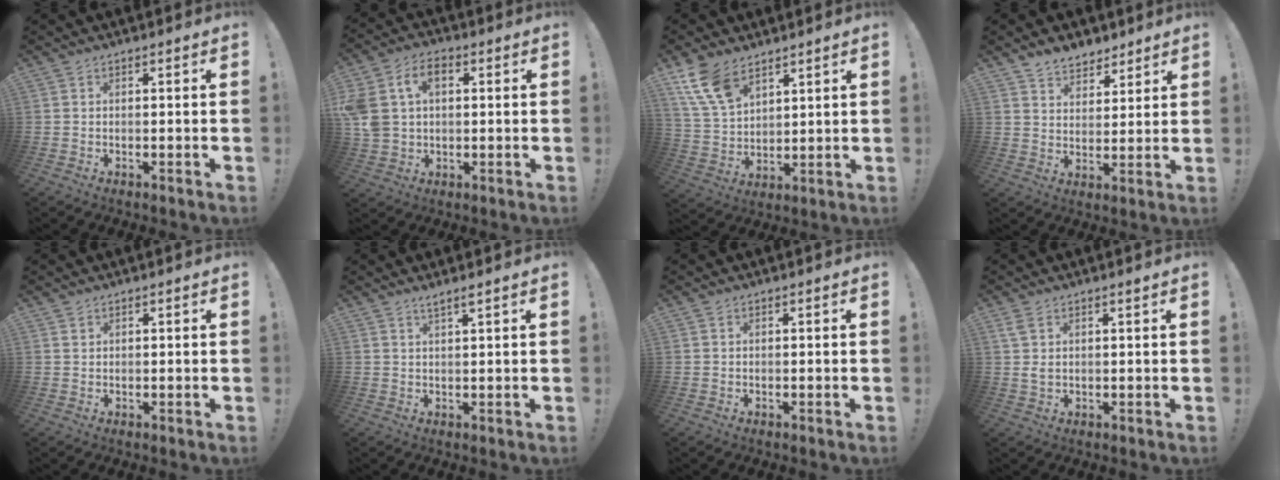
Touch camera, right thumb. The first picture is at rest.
{"total": 12.0, "force": [3.3, 8.4, 7.9], "torque": [-0.168, 0.002, 0.064]}
{"total": 11.8, "force": [7.8, 6.3, 6.3], "torque": [-0.131, -0.038, 0.152]}
{"total": 7.0, "force": [5.7, 3.9, 1.0], "torque": [-0.020, -0.040, 0.112]}
{"total": 1.2, "force": [0.8, 0.9, 0.1], "torque": [0.000, -0.001, 0.016]}
{"total": 2.2, "force": [1.7, -0.1, 1.5], "torque": [-0.029, -0.006, 0.028]}
{"total": 0.0}
{"total": 3.3, "force": [1.6, 1.1, 2.6], "torque": [-0.047, -0.004, 0.029]}